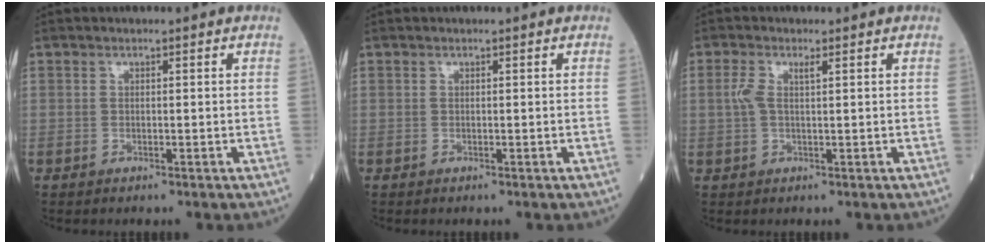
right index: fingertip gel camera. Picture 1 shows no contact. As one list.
[{"total": 0.0}, {"total": 2.9, "force": [0.9, 0.8, 2.6], "torque": [-0.070, 0.018, 0.021]}]